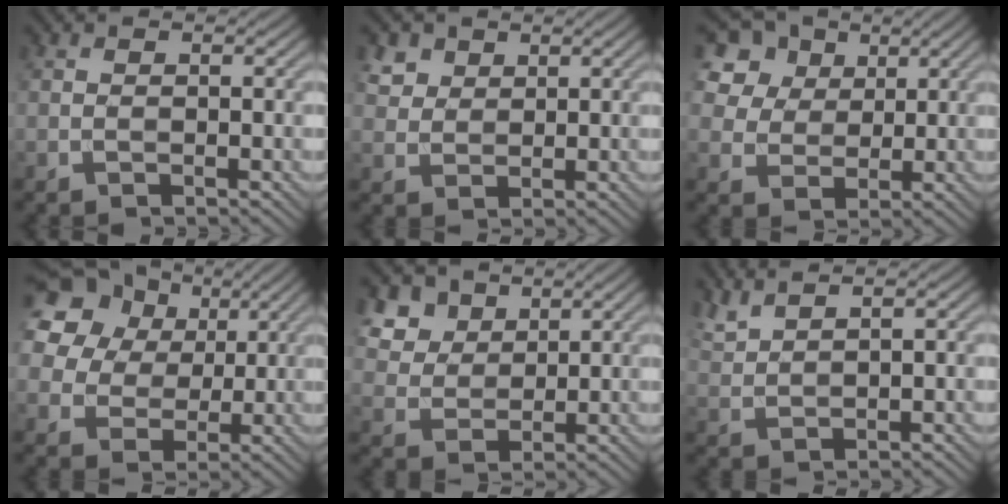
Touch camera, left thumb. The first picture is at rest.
{"total": 3.4, "force": [2.1, 2.4, 1.1], "torque": [-0.040, -0.005, 0.052]}
{"total": 8.6, "force": [4.4, 6.5, 3.7], "torque": [-0.134, 0.007, 0.088]}
{"total": 22.0, "force": [10.7, 16.5, 9.8], "torque": [-0.273, 0.053, 0.200]}
{"total": 6.4, "force": [3.9, 4.3, 2.8], "torque": [-0.086, -0.011, 0.087]}
{"total": 3.3, "force": [2.8, 0.5, 1.5], "torque": [-0.037, 0.009, 0.065]}